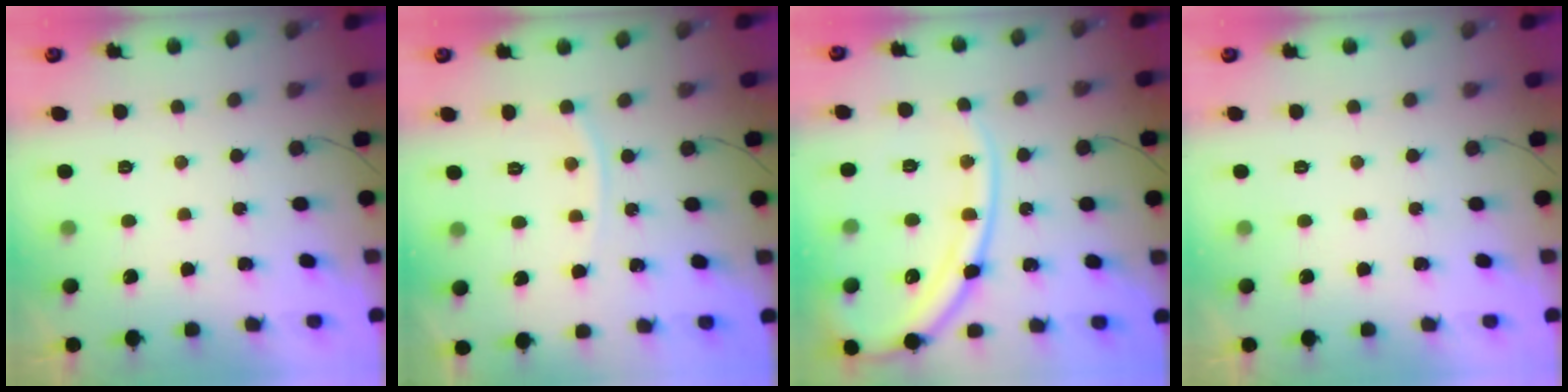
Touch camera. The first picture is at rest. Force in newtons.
{"total": 4.1, "press": 4.0, "slide": 0.6}
{"total": 16.0, "press": 15.9, "slide": 2.0}
{"total": 0.0}